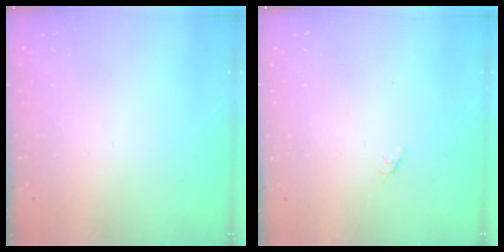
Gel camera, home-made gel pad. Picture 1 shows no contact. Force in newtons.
{"total": 0.8, "press": 0.7, "slide": 0.4}